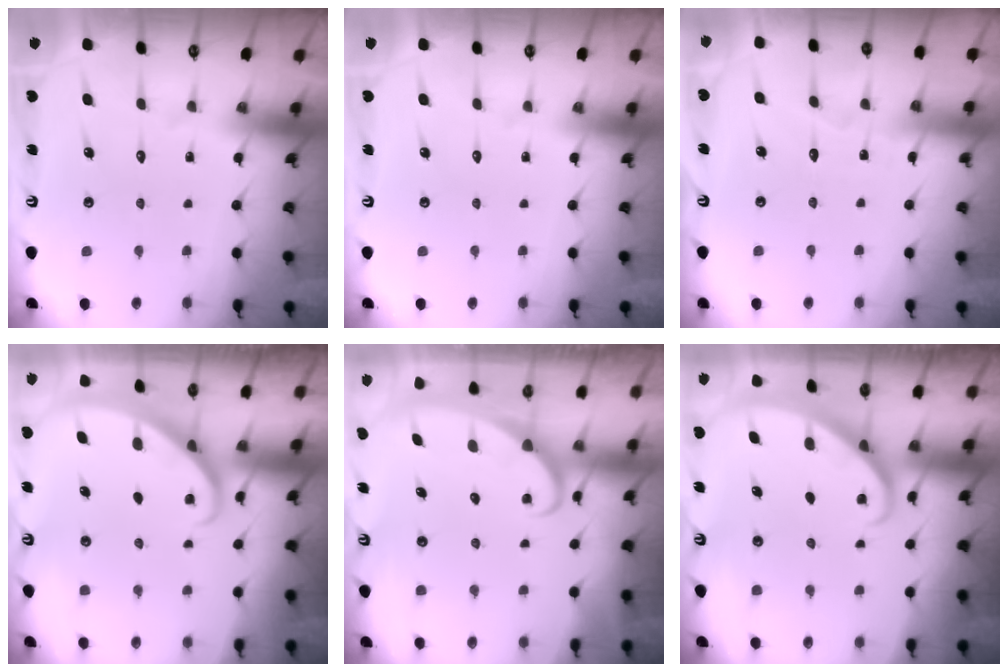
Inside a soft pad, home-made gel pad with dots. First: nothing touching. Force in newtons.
{"total": 0.0}
{"total": 3.4, "press": 3.4, "slide": 0.5}
{"total": 2.1, "press": 2.1, "slide": 0.2}
{"total": 2.6, "press": 2.6, "slide": 0.4}
{"total": 2.3, "press": 2.3, "slide": 0.2}